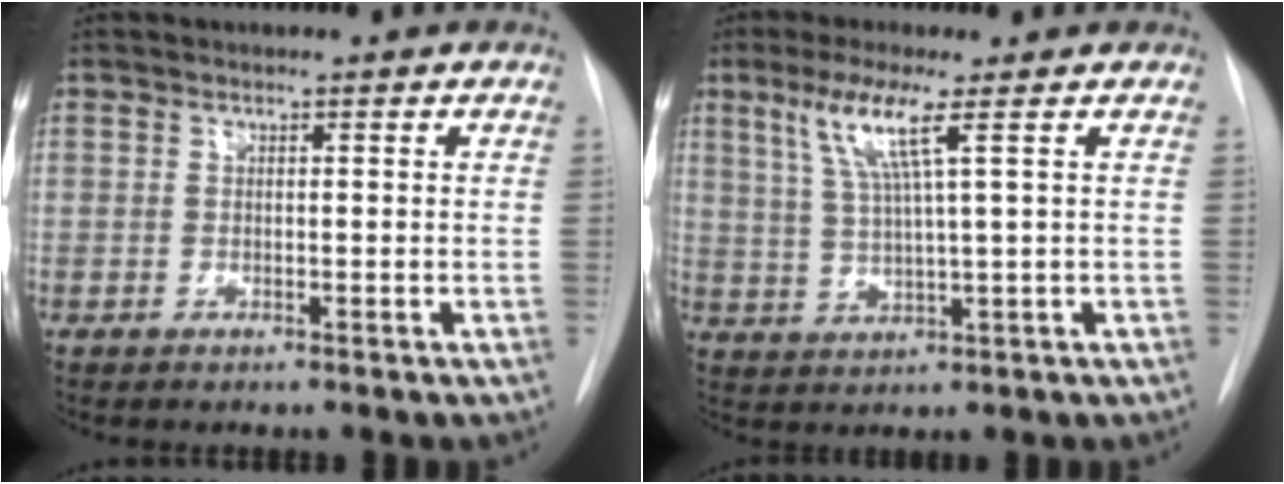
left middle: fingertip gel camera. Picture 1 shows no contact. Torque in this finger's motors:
{"motor_torque": [0.19, -0.18, 0.20, 0.12]}